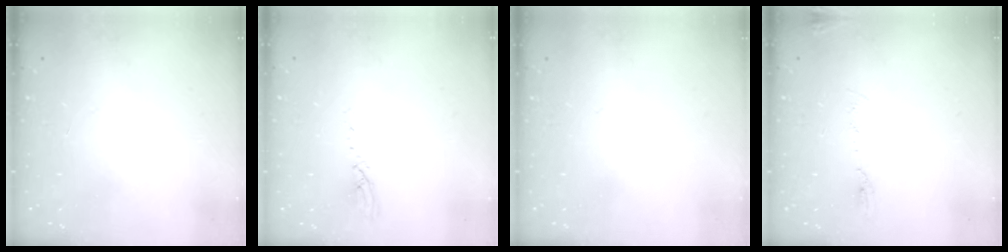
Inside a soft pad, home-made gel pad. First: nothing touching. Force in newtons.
{"total": 3.1, "press": 3.1, "slide": 0.3}
{"total": 0.0}
{"total": 6.4, "press": 6.2, "slide": 1.6}